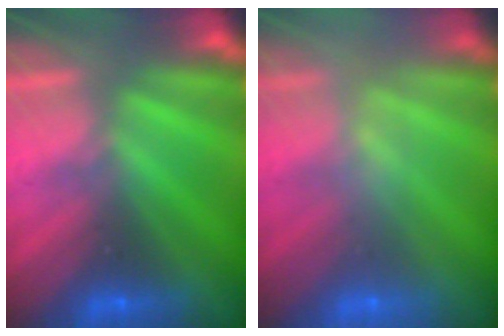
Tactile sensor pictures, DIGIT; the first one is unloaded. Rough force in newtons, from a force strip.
{"total": 2.3}